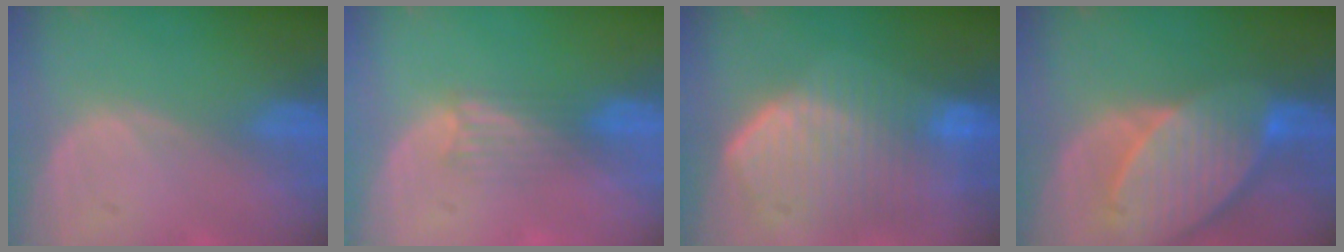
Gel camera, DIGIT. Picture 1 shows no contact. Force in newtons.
{"total": 3.1, "press": 2.8, "slide": 1.2}
{"total": 10.8, "press": 9.5, "slide": 5.2}
{"total": 10.7, "press": 9.4, "slide": 5.2}